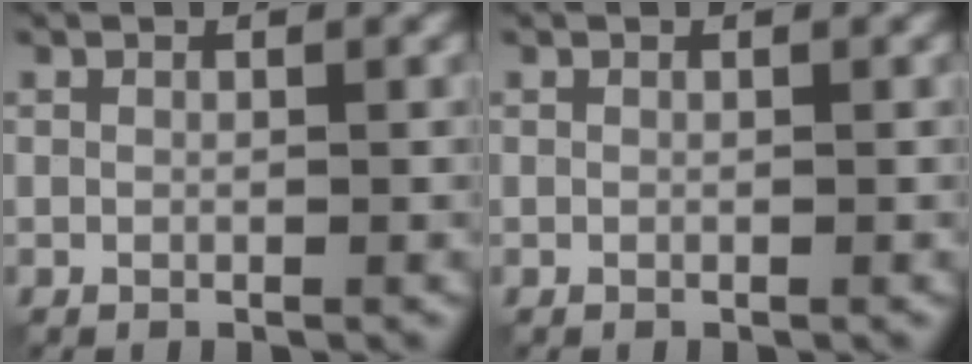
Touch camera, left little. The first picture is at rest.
{"total": 0.0}